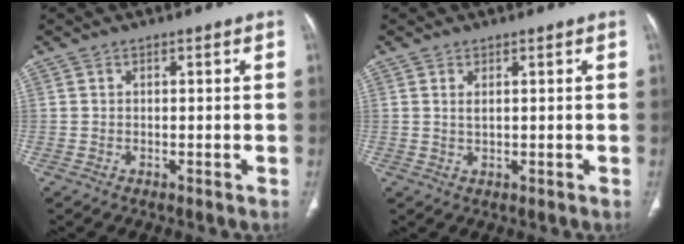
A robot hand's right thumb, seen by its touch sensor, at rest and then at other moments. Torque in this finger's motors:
{"motor_torque": [0.02, 0.02, -0.22, -0.25, 0.03]}